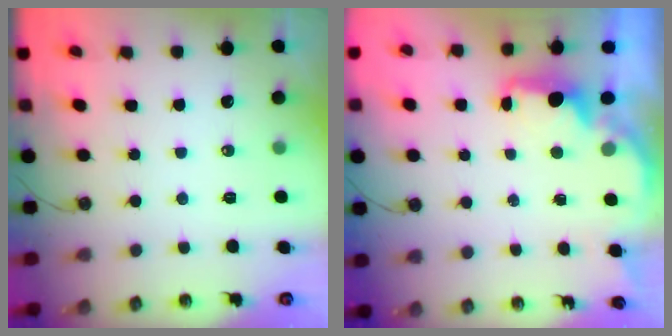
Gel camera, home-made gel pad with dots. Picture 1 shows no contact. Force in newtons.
{"total": 2.3, "press": 2.2, "slide": 0.8}